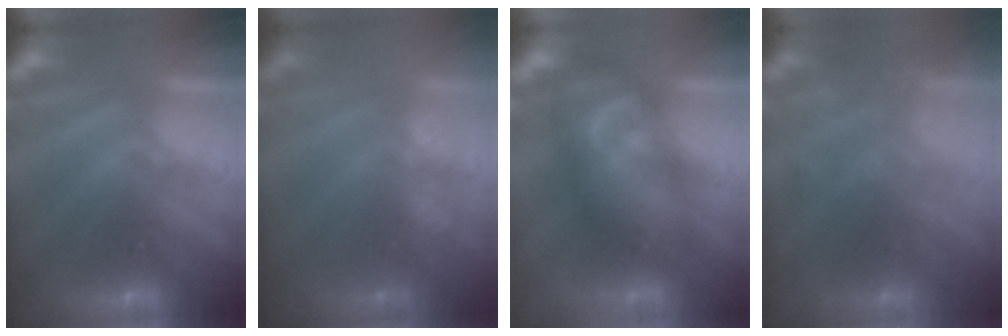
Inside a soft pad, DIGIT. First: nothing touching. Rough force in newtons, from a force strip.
{"total": 2.9}
{"total": 3.9}
{"total": 2.0}